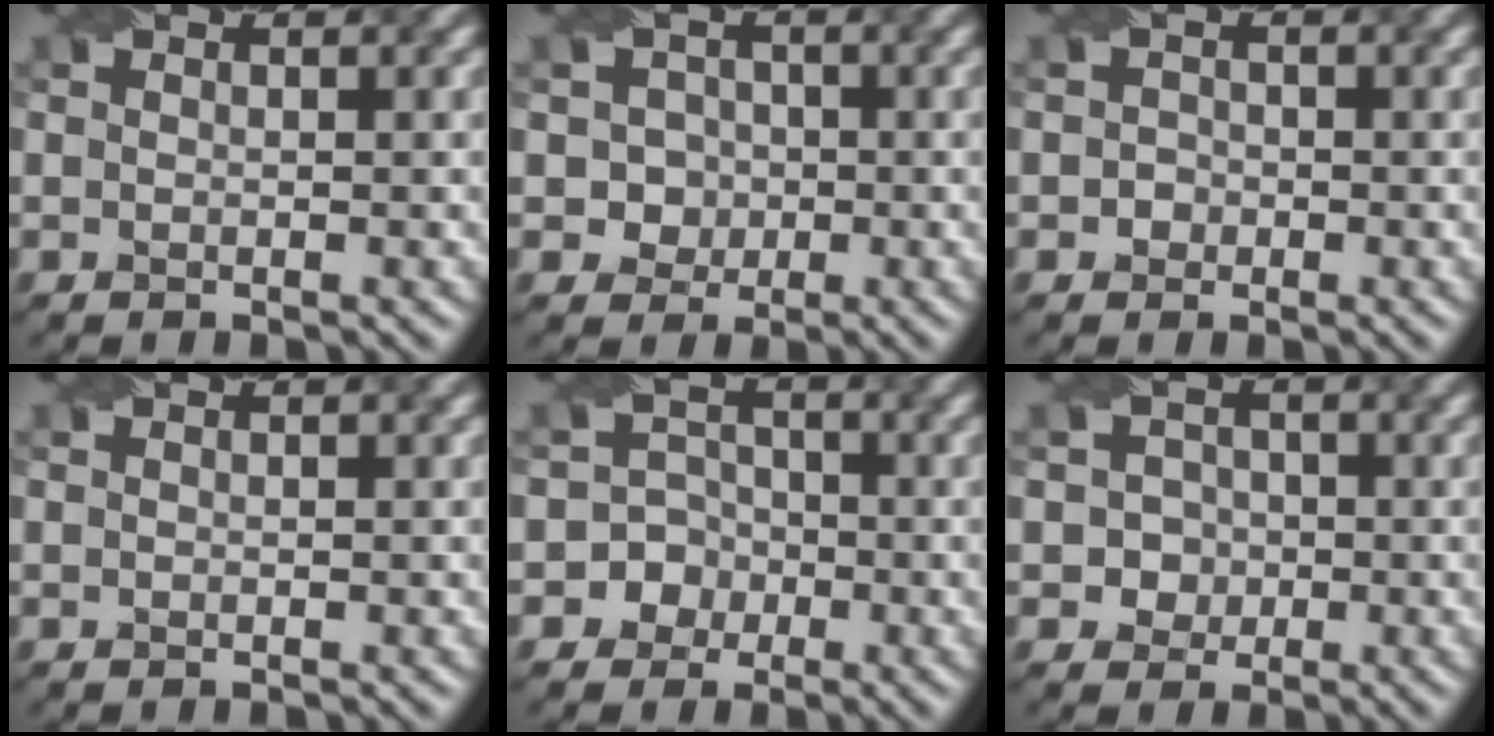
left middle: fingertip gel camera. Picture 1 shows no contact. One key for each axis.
{"total": 2.7, "fx": -0.1, "fy": 2.6, "fz": 0.7, "tx": 0.006, "ty": 0.007, "tz": -0.002}
{"total": 1.1, "fx": -0.2, "fy": 1.0, "fz": 0.2, "tx": 0.005, "ty": 0.001, "tz": -0.008}
{"total": 0.0}
{"total": 4.5, "fx": -1.8, "fy": 4.1, "fz": 0.1, "tx": 0.036, "ty": 0.008, "tz": -0.046}
{"total": 2.4, "fx": -0.2, "fy": 2.3, "fz": 0.5, "tx": 0.009, "ty": 0.005, "tz": -0.005}